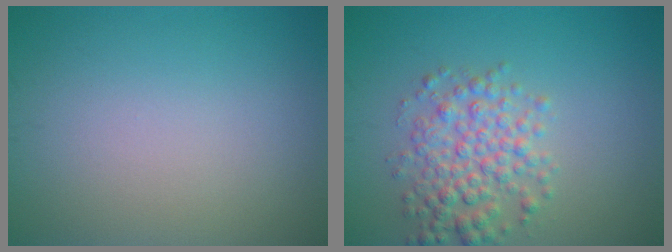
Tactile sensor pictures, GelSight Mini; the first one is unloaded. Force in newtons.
{"total": 4.3, "press": 4.3, "slide": 0.1}